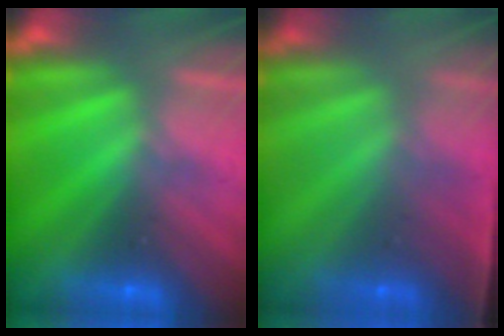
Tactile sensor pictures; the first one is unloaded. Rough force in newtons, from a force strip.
{"total": 1.1}